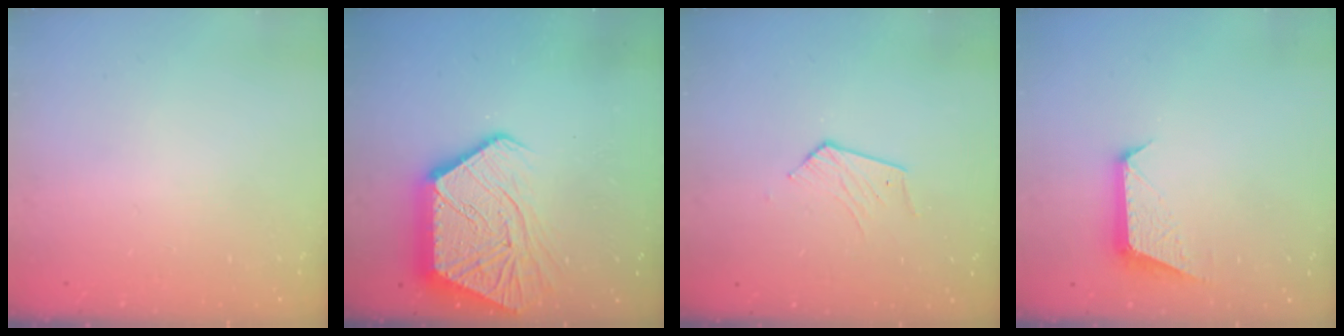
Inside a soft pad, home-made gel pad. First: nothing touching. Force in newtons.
{"total": 18.9, "press": 18.9, "slide": 1.4}
{"total": 4.0, "press": 4.0, "slide": 0.4}
{"total": 9.0, "press": 9.0, "slide": 0.5}